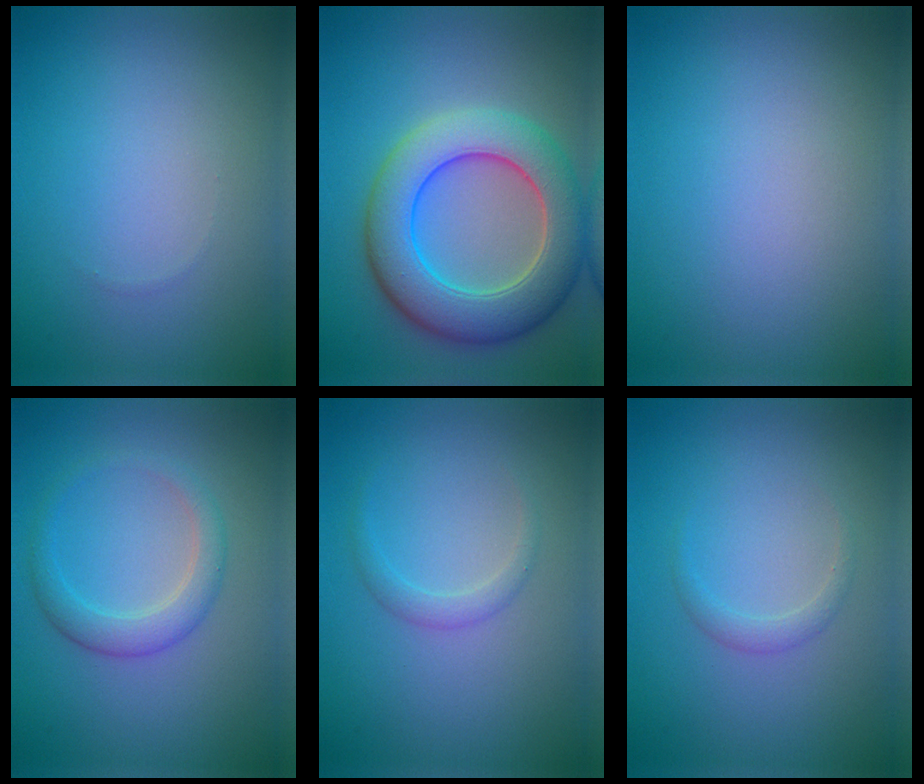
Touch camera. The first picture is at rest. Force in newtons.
{"total": 8.6, "press": 8.6, "slide": 0.3}
{"total": 0.0}
{"total": 2.6, "press": 2.6, "slide": 0.1}
{"total": 1.3, "press": 1.3, "slide": 0.0}
{"total": 1.1, "press": 1.1, "slide": 0.0}